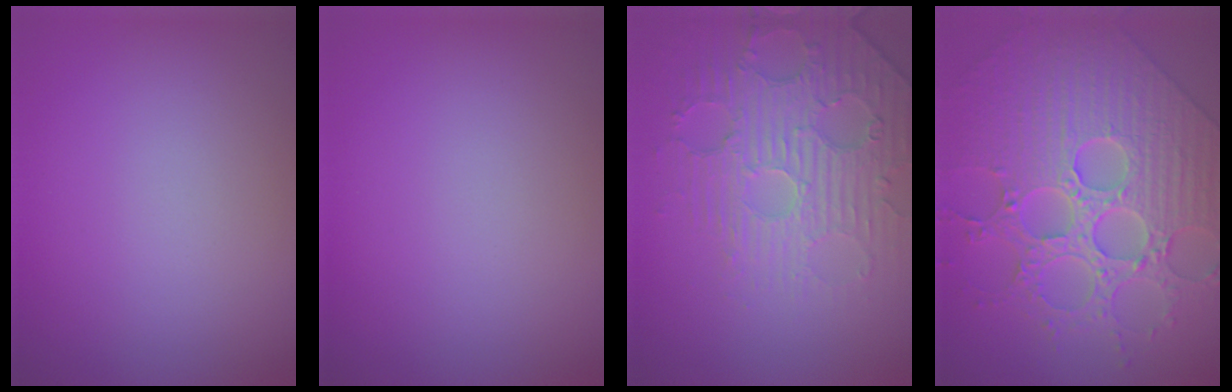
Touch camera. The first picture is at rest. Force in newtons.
{"total": 0.0}
{"total": 4.7, "press": 3.7, "slide": 2.8}
{"total": 9.3, "press": 7.3, "slide": 5.7}